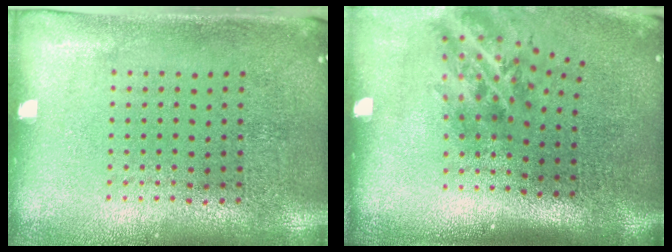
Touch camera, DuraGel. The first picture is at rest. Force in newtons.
{"total": 1.9, "press": 1.1, "slide": 1.5}